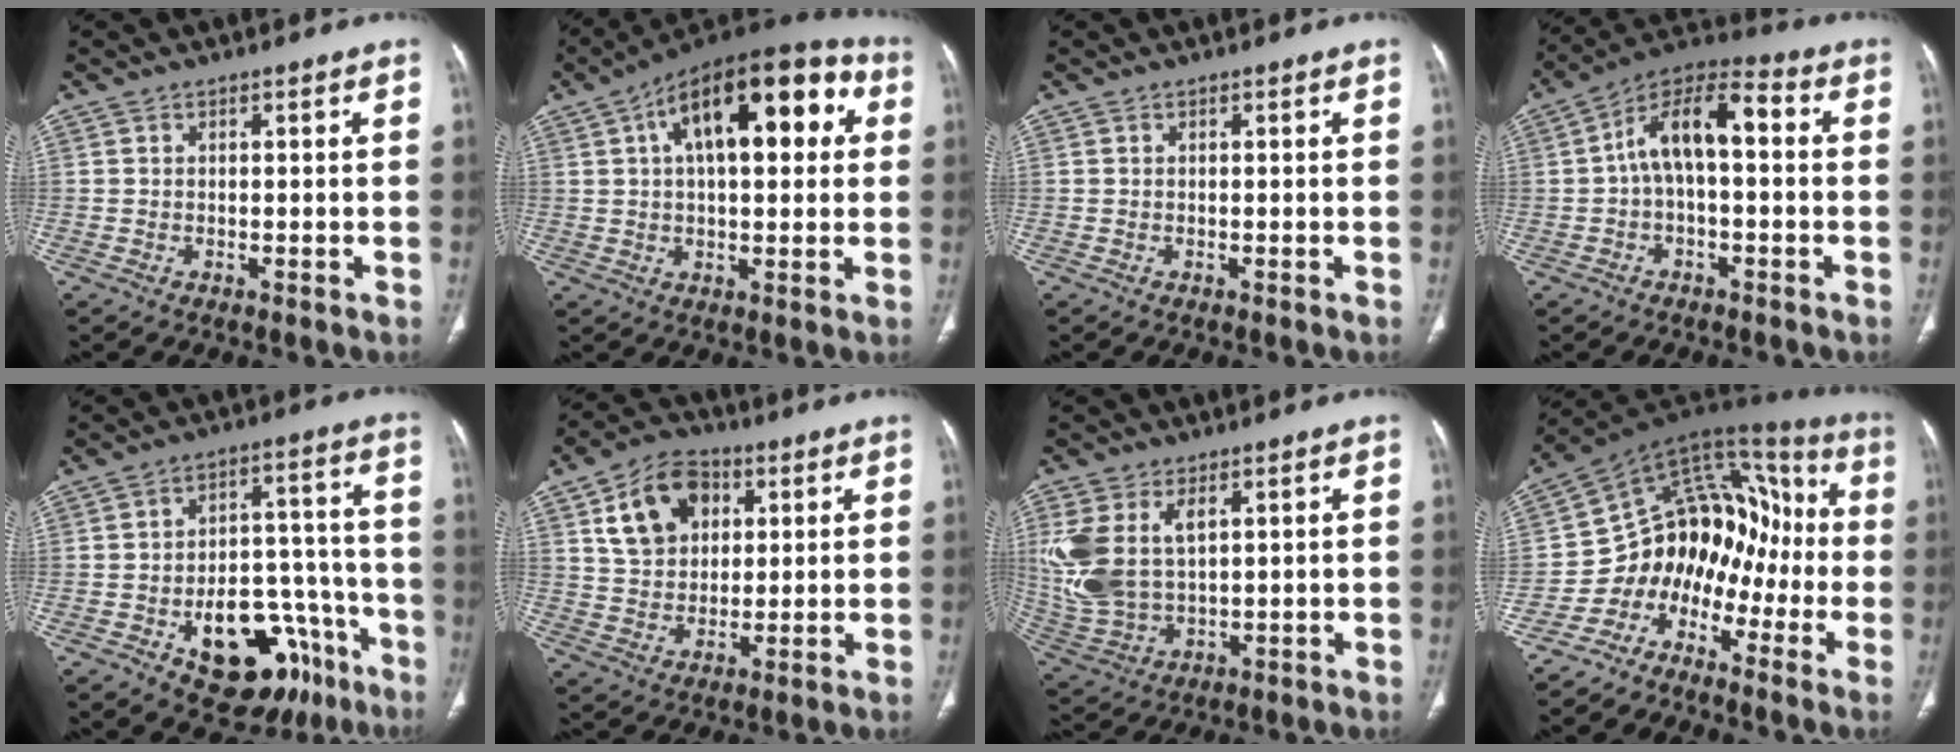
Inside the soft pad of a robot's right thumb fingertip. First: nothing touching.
{"total": 21.7, "force": [6.3, 10.0, 18.1], "torque": [-0.252, 0.035, 0.089]}
{"total": 0.0}
{"total": 11.6, "force": [0.5, 5.7, 10.1], "torque": [-0.163, 0.046, -0.004]}
{"total": 19.2, "force": [-9.8, 11.2, 12.2], "torque": [-0.116, 0.076, -0.128]}
{"total": 12.8, "force": [4.7, 9.3, 7.4], "torque": [-0.098, -0.002, 0.083]}
{"total": 13.6, "force": [4.0, 8.1, 10.2], "torque": [-0.231, -0.006, 0.096]}
{"total": 14.2, "force": [-5.8, 10.7, 7.3], "torque": [-0.047, 0.126, -0.110]}